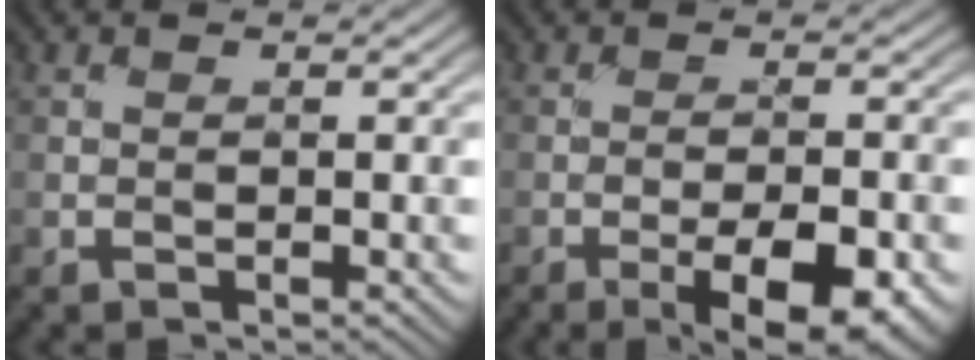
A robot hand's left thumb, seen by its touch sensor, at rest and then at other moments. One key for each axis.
{"total": 8.2, "fx": -4.3, "fy": 2.6, "fz": 6.5, "tx": -0.103, "ty": -0.004, "tz": -0.056}